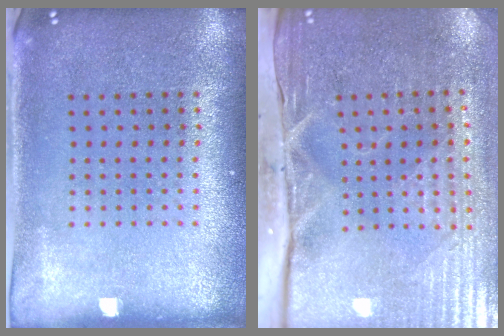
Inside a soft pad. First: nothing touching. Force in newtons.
{"total": 4.7, "press": 4.0, "slide": 2.5}